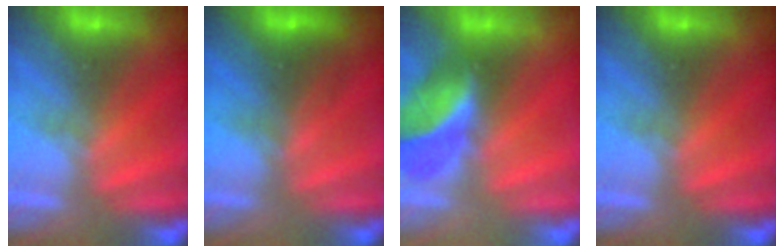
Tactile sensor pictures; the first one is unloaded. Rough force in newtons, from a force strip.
{"total": 2.8}
{"total": 2.8}
{"total": 0.0}